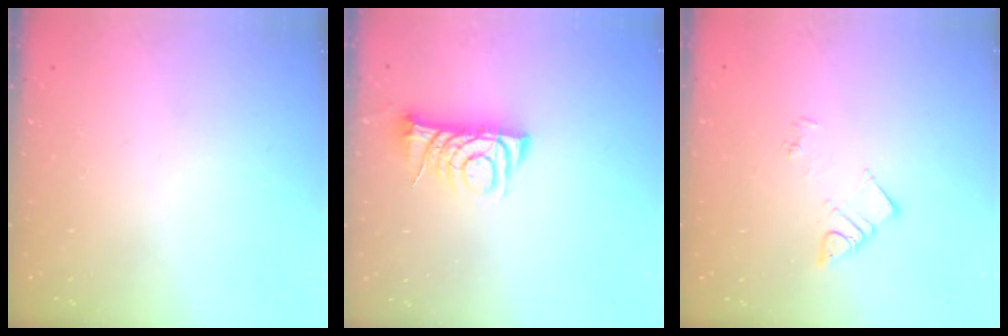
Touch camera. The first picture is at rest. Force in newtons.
{"total": 7.6, "press": 7.5, "slide": 0.9}
{"total": 3.8, "press": 3.7, "slide": 0.6}